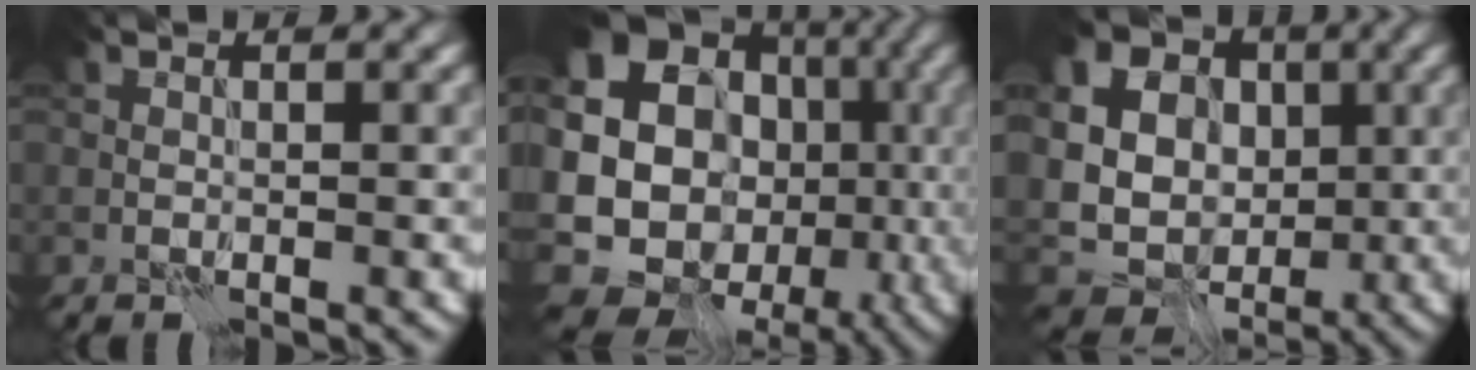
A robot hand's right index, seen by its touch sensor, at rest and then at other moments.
{"total": 20.6, "force": [-3.2, 18.1, 9.4], "torque": [-0.165, -0.004, -0.059]}
{"total": 20.2, "force": [3.9, 17.5, 9.5], "torque": [-0.197, 0.022, 0.033]}